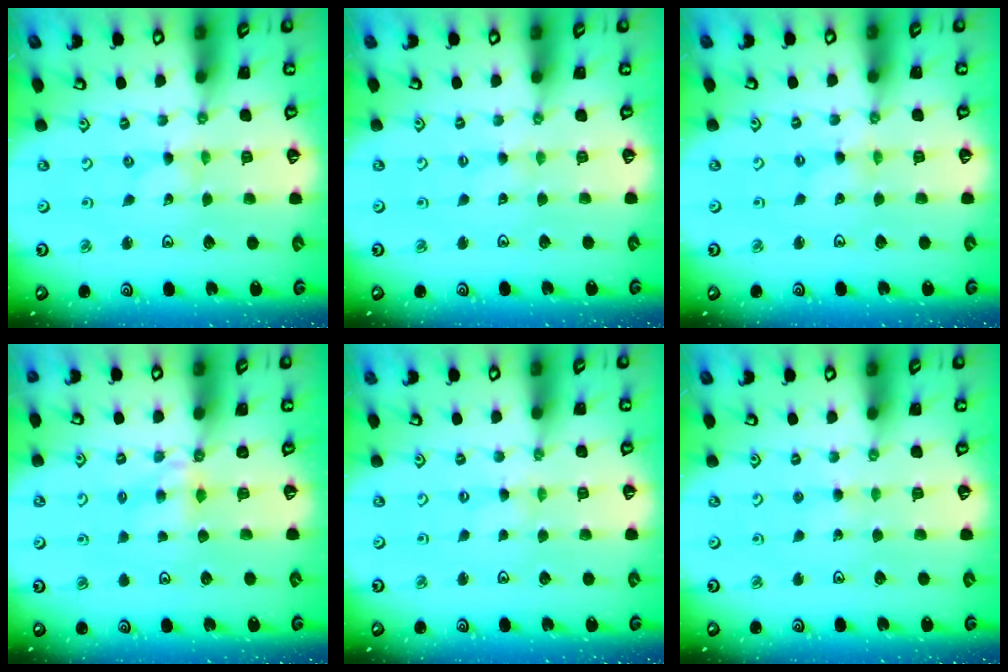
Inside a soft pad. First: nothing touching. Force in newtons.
{"total": 0.0}
{"total": 1.4, "press": 1.4, "slide": 0.2}
{"total": 4.3, "press": 4.3, "slide": 0.4}
{"total": 1.2, "press": 1.2, "slide": 0.3}
{"total": 2.6, "press": 2.6, "slide": 0.3}